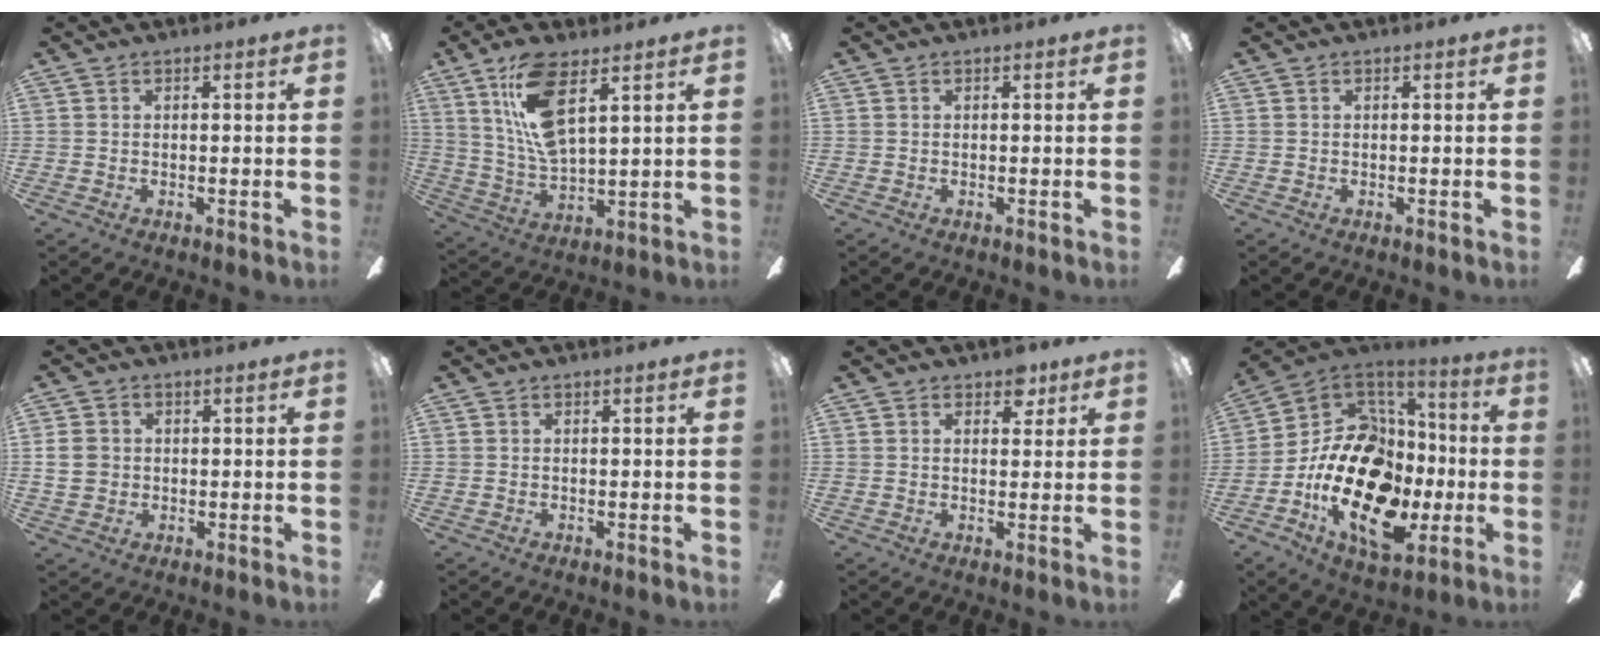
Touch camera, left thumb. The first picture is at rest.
{"total": 14.0, "force": [7.5, 5.2, 10.6], "torque": [-0.213, -0.023, 0.132]}
{"total": 0.0}
{"total": 0.0}
{"total": 5.1, "force": [0.1, 4.5, 2.4], "torque": [-0.040, 0.003, 0.000]}
{"total": 0.0}
{"total": 4.2, "force": [2.5, 2.5, 2.4], "torque": [-0.021, -0.004, 0.039]}
{"total": 25.7, "force": [-6.0, 16.3, 18.9], "torque": [-0.365, 0.029, -0.091]}